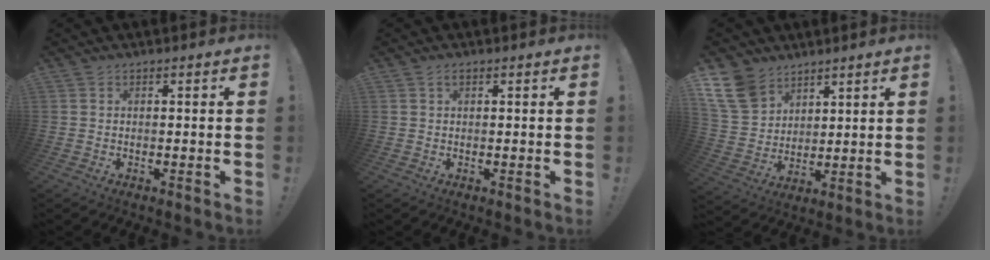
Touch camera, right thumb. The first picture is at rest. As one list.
[{"total": 1.2, "force": [0.6, 0.6, 0.9], "torque": [-0.015, 0.002, 0.009]}, {"total": 13.2, "force": [8.5, 8.8, 4.9], "torque": [-0.092, -0.049, 0.171]}]